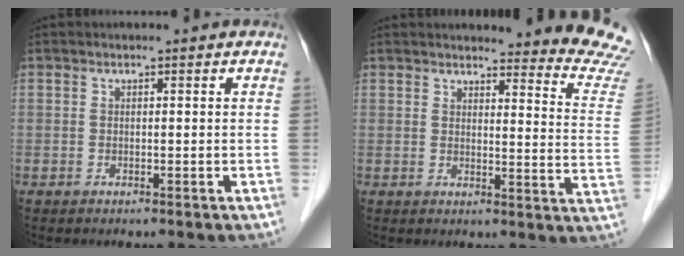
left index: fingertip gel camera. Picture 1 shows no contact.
{"total": 15.3, "force": [15.2, -0.3, 1.8], "torque": [0.006, -0.141, 0.135]}